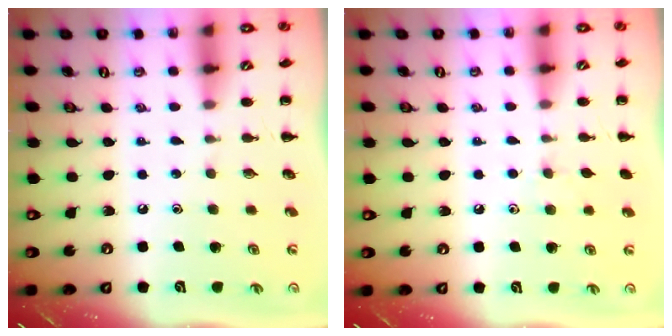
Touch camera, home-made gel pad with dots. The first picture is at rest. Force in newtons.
{"total": 3.2, "press": 3.0, "slide": 1.3}